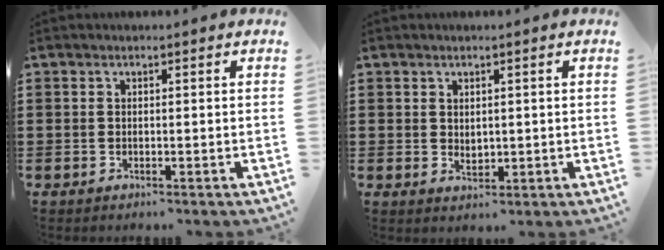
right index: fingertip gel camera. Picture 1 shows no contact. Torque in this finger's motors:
{"motor_torque": [1.03, 1.11, -0.03, 0.00]}